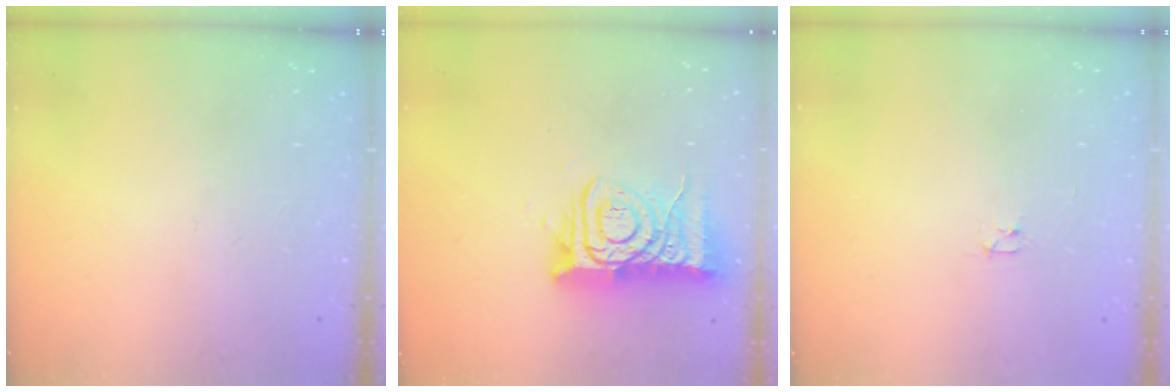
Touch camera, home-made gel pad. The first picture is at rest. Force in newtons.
{"total": 14.2, "press": 14.1, "slide": 1.5}
{"total": 2.4, "press": 2.3, "slide": 0.4}